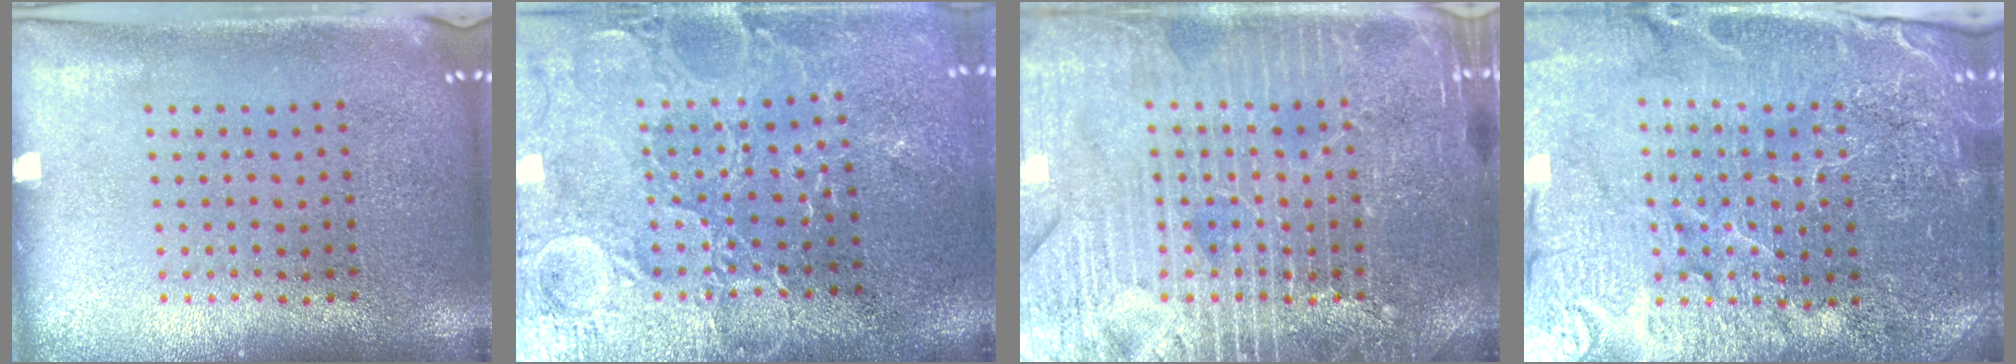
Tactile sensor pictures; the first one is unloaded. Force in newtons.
{"total": 3.9, "press": 3.7, "slide": 1.2}
{"total": 7.1, "press": 7.1, "slide": 0.9}
{"total": 5.2, "press": 4.8, "slide": 2.0}